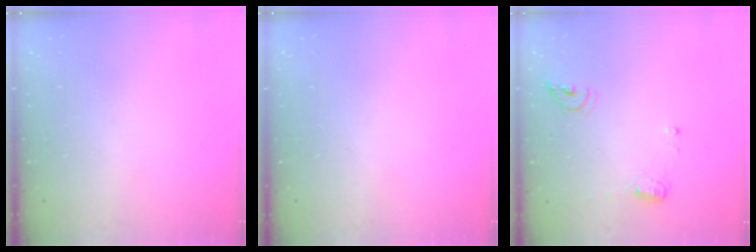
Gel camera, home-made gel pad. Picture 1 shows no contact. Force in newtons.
{"total": 0.0}
{"total": 7.9, "press": 7.8, "slide": 1.1}